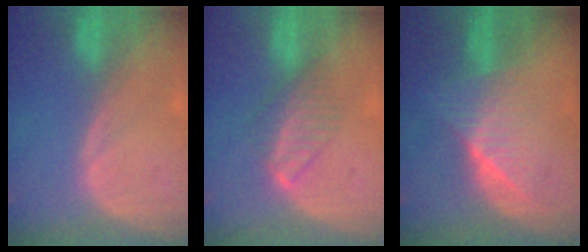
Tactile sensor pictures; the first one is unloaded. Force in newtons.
{"total": 4.1, "press": 4.1, "slide": 0.8}
{"total": 6.4, "press": 6.0, "slide": 2.2}